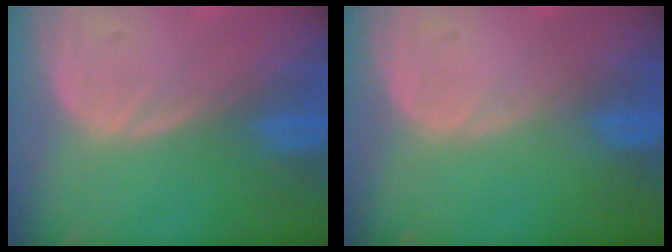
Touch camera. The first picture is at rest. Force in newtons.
{"total": 0.0}